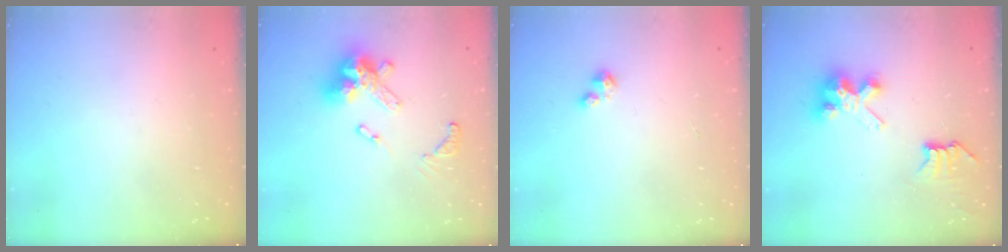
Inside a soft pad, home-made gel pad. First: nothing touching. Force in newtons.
{"total": 13.7, "press": 13.6, "slide": 1.8}
{"total": 2.1, "press": 2.0, "slide": 0.5}
{"total": 7.4, "press": 7.4, "slide": 0.0}